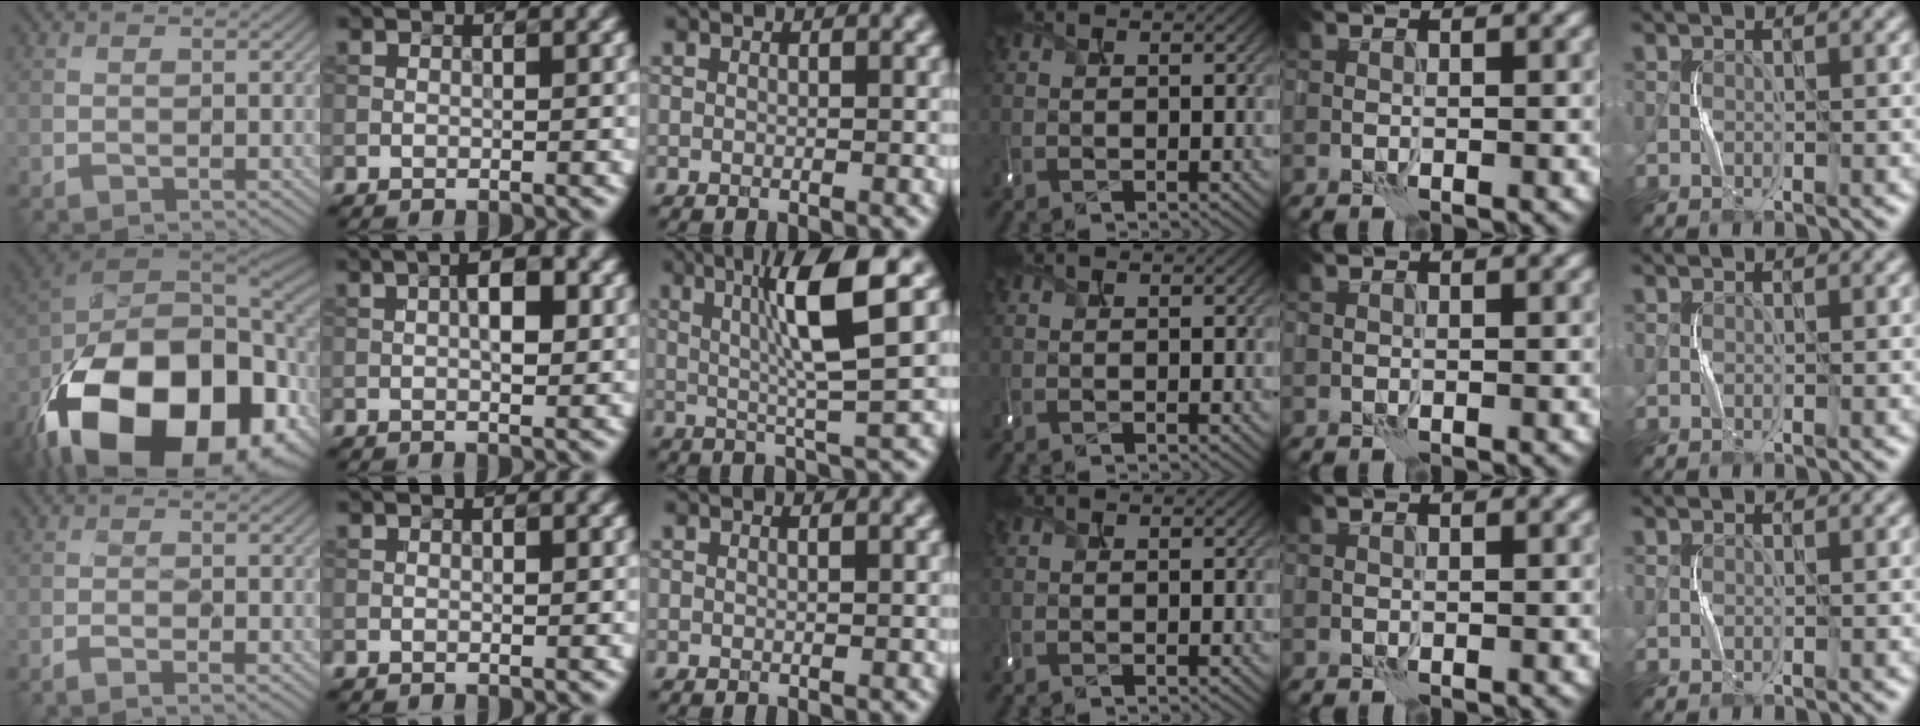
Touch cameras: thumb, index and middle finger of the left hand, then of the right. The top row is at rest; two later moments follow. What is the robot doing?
{"motion": "shake", "object": "tambourine"}